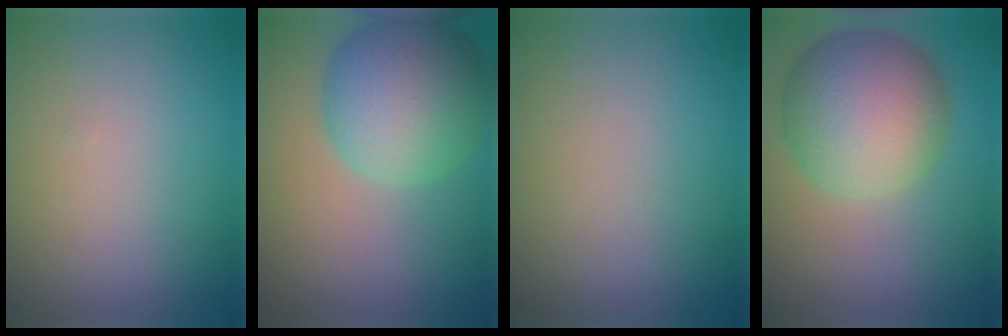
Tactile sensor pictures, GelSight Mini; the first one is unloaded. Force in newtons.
{"total": 9.5, "press": 9.5, "slide": 0.4}
{"total": 0.0}
{"total": 9.4, "press": 9.4, "slide": 0.2}